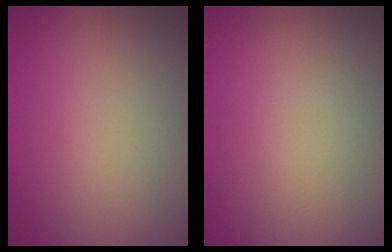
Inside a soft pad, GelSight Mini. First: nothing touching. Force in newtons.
{"total": 0.0}